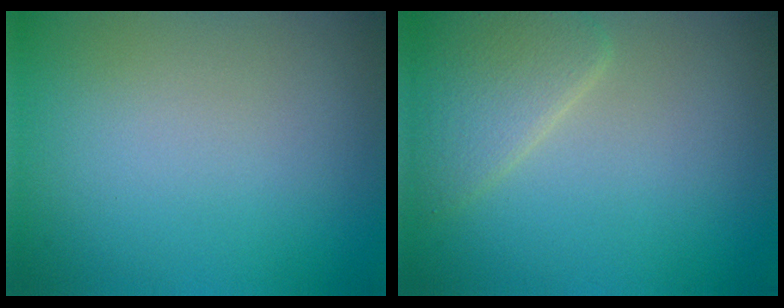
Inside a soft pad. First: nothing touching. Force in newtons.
{"total": 3.3, "press": 3.3, "slide": 0.2}